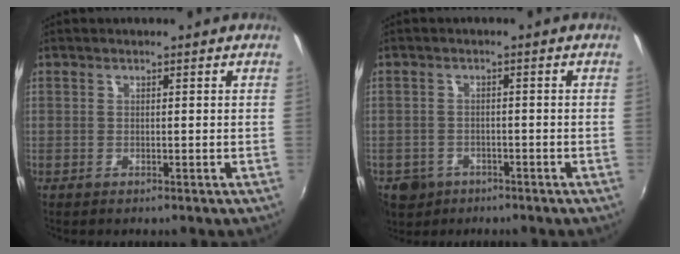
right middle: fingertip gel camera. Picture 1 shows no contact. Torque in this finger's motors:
{"motor_torque": [0.29, -0.29, 0.33, 0.07]}